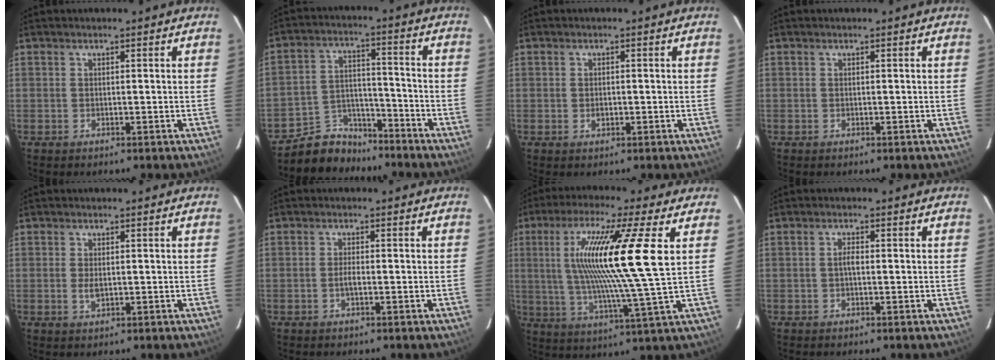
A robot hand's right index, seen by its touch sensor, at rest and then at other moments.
{"total": 8.9, "force": [-7.6, 4.5, 0.5], "torque": [-0.023, 0.037, -0.127]}
{"total": 1.4, "force": [-0.3, 1.1, 0.8], "torque": [-0.013, 0.002, -0.004]}
{"total": 0.0}
{"total": 2.2, "force": [-0.2, 1.3, 1.8], "torque": [-0.033, -0.002, 0.000]}
{"total": 1.7, "force": [-0.6, 0.5, 1.5], "torque": [-0.031, 0.002, -0.011]}
{"total": 18.1, "force": [4.8, 0.0, 17.4], "torque": [-0.307, 0.003, 0.084]}
{"total": 1.5, "force": [-0.2, 0.5, 1.4], "torque": [-0.026, 0.005, -0.004]}